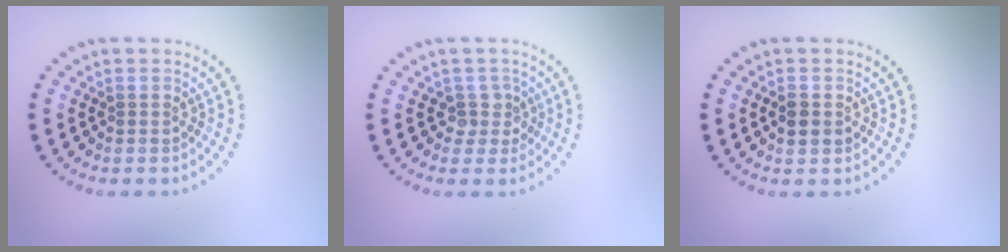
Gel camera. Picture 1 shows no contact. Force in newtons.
{"total": 1.8, "press": 1.3, "slide": 1.2}
{"total": 2.0, "press": 2.0, "slide": 0.2}